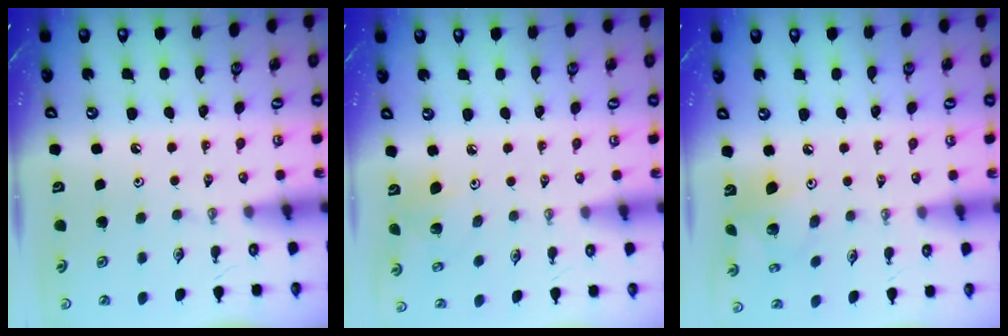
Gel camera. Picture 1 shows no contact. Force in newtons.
{"total": 5.9, "press": 5.6, "slide": 1.6}
{"total": 7.8, "press": 7.8, "slide": 0.6}